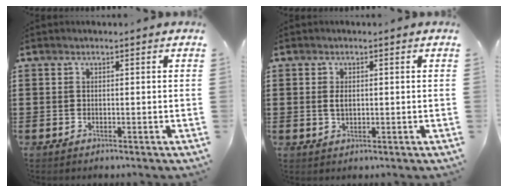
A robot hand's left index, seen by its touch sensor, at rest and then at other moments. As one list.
[{"total": 1.8, "force": [0.3, 1.0, 1.5], "torque": [-0.034, 0.005, 0.004]}]